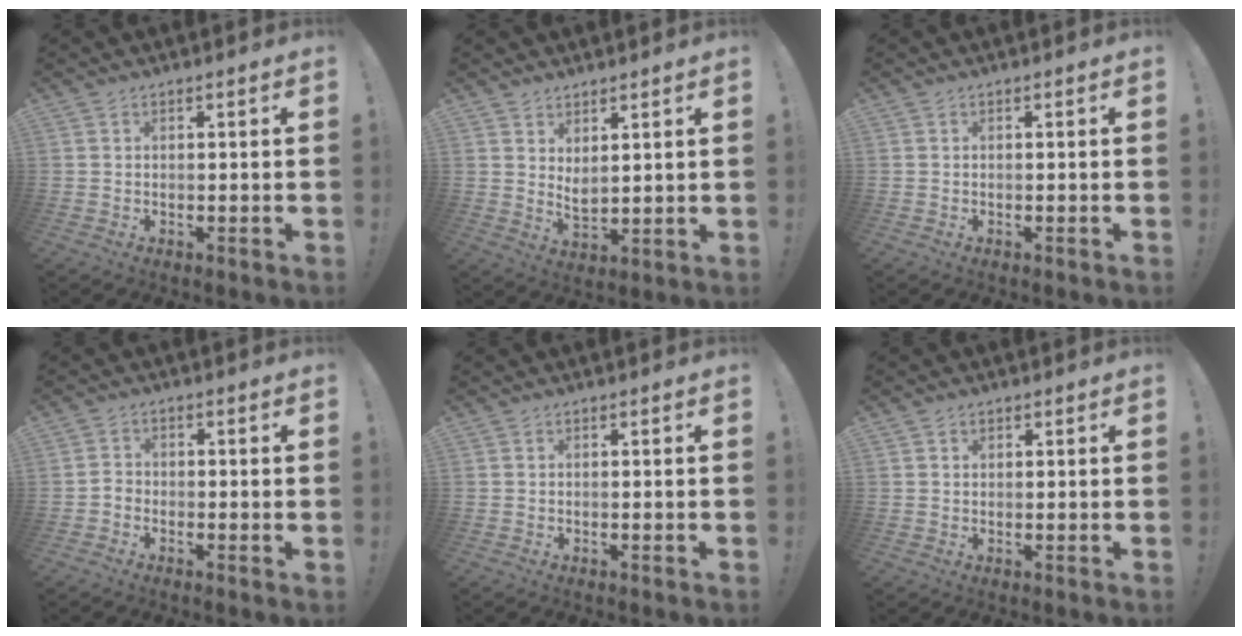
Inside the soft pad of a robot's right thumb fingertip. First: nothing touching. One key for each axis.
{"total": 4.7, "fx": 3.7, "fy": 1.8, "fz": 2.2, "tx": -0.023, "ty": -0.032, "tz": 0.067}
{"total": 0.0}
{"total": 2.2, "fx": -1.6, "fy": 1.3, "fz": 0.9, "tx": -0.015, "ty": 0.009, "tz": -0.028}
{"total": 0.0}
{"total": 1.0, "fx": 0.5, "fy": 0.8, "fz": 0.1, "tx": 0.004, "ty": -0.001, "tz": 0.009}